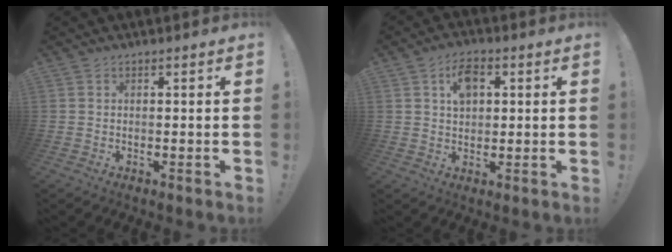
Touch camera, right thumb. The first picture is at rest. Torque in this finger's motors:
{"motor_torque": [-0.13, 0.19, 0.16, 0.23, 0.00]}